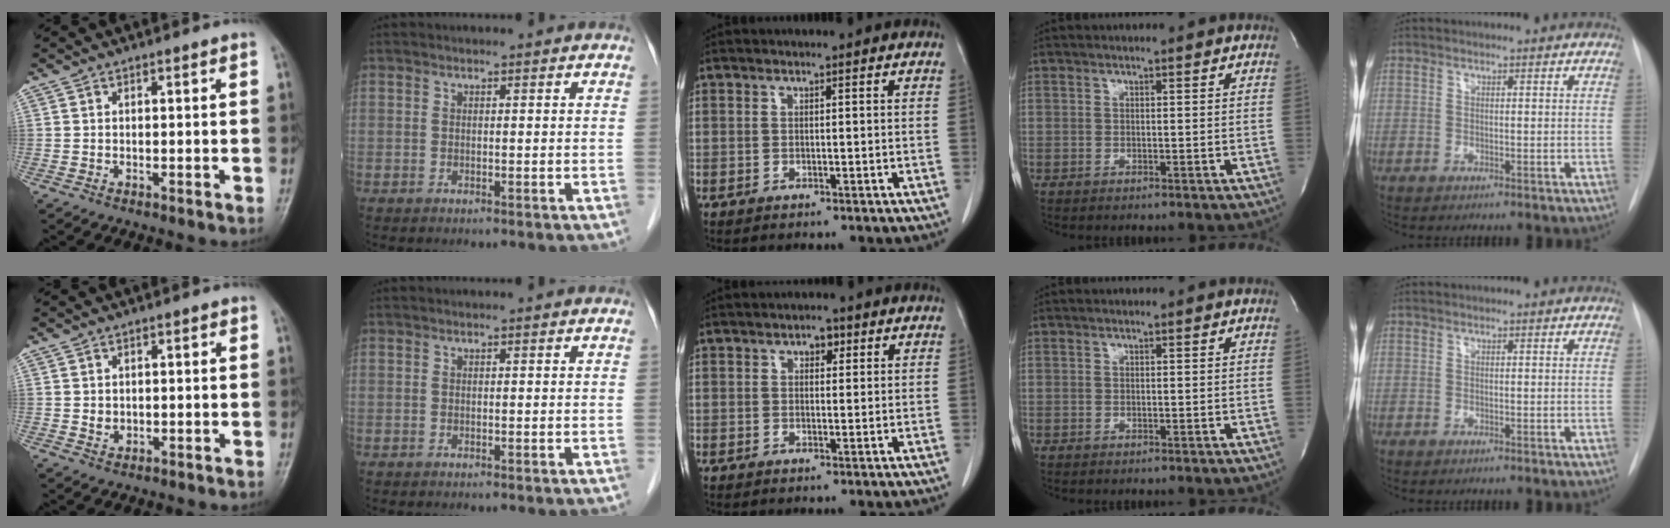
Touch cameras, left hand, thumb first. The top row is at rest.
{"thumb": {"total": 2.0, "force": [0.0, 1.7, 1.0], "torque": [-0.007, 0.003, 0.004]}, "middle": {"total": 1.9, "force": [0.9, 1.1, 1.2], "torque": [-0.018, 0.006, 0.013]}}